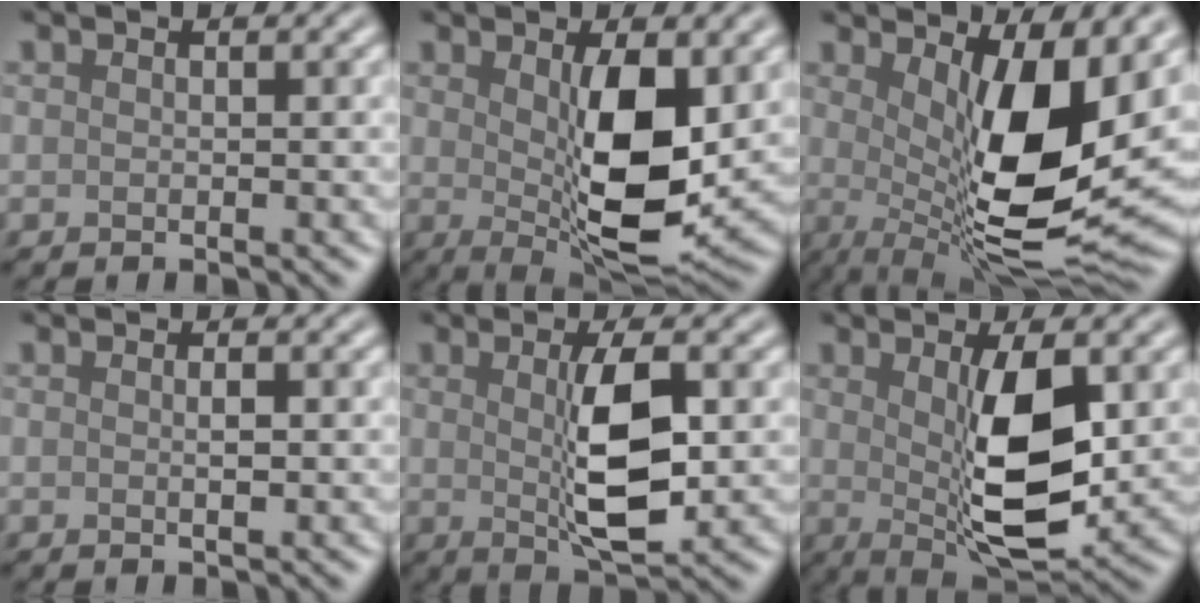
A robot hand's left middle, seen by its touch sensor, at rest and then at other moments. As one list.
[{"total": 8.5, "force": [0.4, 2.7, 8.0], "torque": [-0.132, -0.012, 0.019]}, {"total": 12.4, "force": [1.4, 4.0, 11.7], "torque": [-0.172, -0.028, 0.031]}, {"total": 0.8, "force": [-0.3, 0.0, 0.7], "torque": [-0.014, 0.003, -0.001]}, {"total": 5.8, "force": [-0.1, 1.5, 5.6], "torque": [-0.103, -0.006, 0.008]}, {"total": 7.7, "force": [0.3, 2.4, 7.3], "torque": [-0.127, -0.010, 0.017]}]